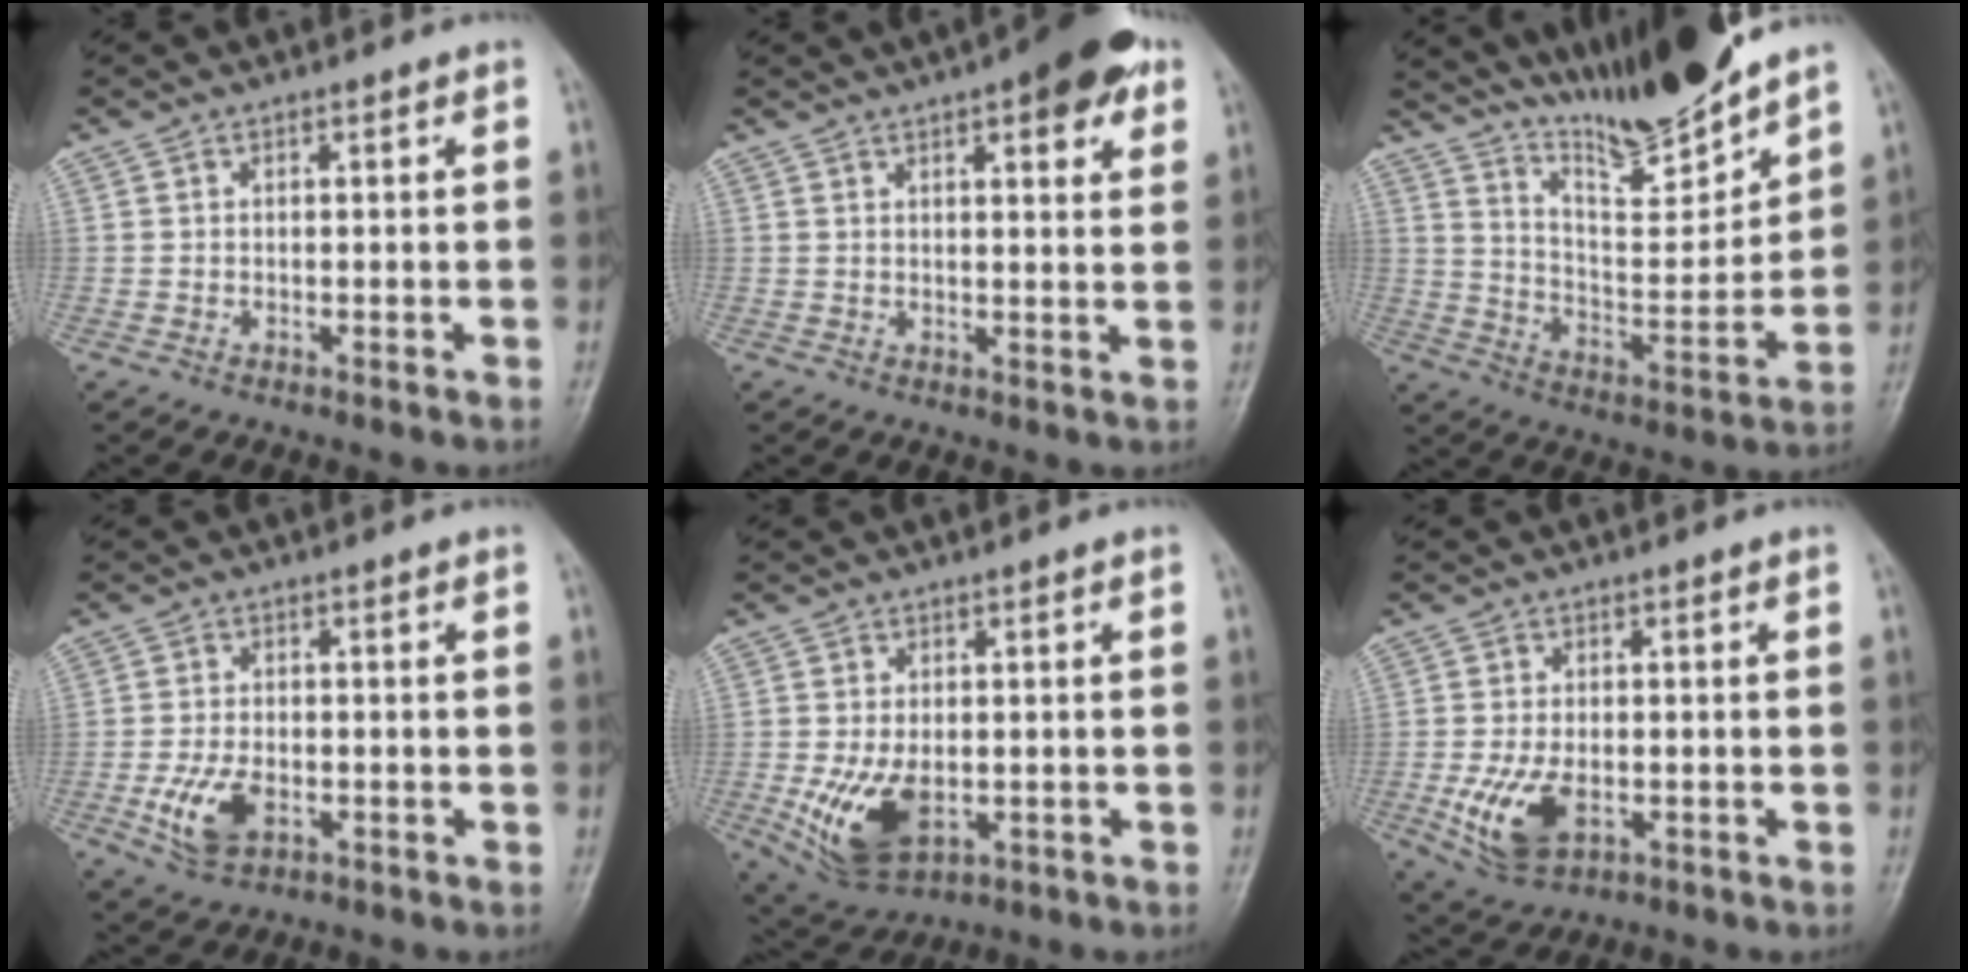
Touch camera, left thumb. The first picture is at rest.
{"total": 10.8, "force": [5.8, 3.5, 8.4], "torque": [-0.086, -0.012, 0.070]}
{"total": 15.0, "force": [13.4, 1.1, 6.7], "torque": [-0.088, -0.087, 0.241]}
{"total": 6.3, "force": [-1.9, 3.6, 4.7], "torque": [-0.099, 0.002, -0.031]}
{"total": 9.8, "force": [-1.8, 5.8, 7.7], "torque": [-0.141, -0.011, -0.015]}
{"total": 8.1, "force": [-2.0, 4.7, 6.3], "torque": [-0.128, -0.006, -0.025]}